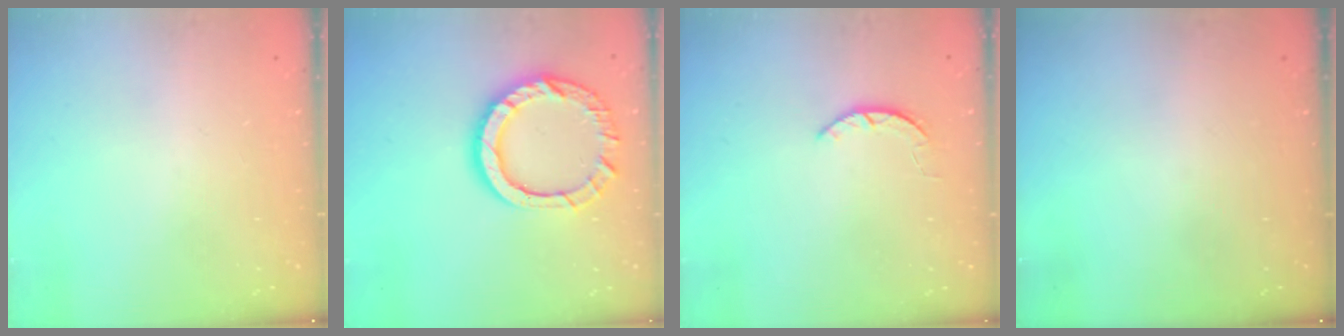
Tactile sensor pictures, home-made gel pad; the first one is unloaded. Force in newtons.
{"total": 12.9, "press": 12.8, "slide": 1.4}
{"total": 1.6, "press": 1.6, "slide": 0.3}
{"total": 0.0}